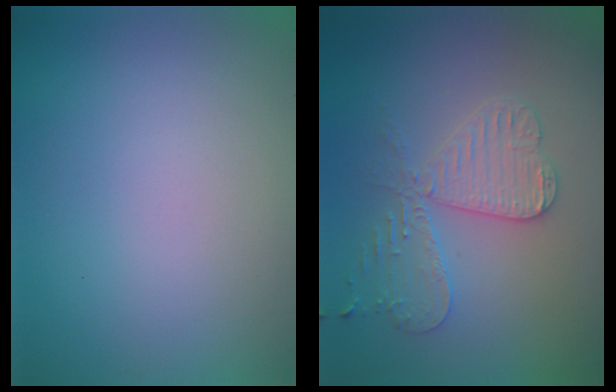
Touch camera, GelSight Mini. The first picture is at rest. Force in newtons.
{"total": 3.7, "press": 3.6, "slide": 1.0}